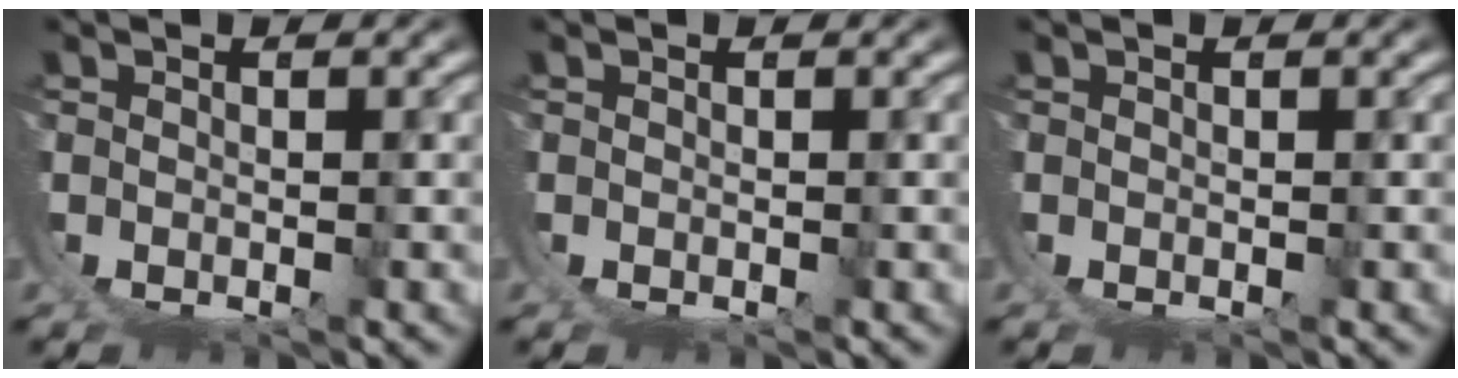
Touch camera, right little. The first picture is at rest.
{"total": 0.0}
{"total": 0.0}